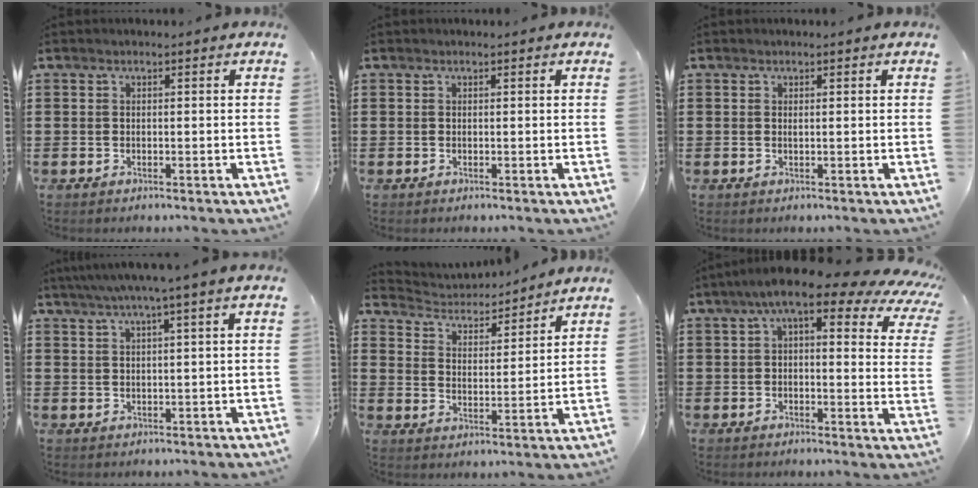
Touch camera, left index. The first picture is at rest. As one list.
[{"total": 0.0}, {"total": 0.0}, {"total": 3.0, "force": [1.5, 0.0, 2.5], "torque": [-0.052, 0.004, 0.026]}, {"total": 3.5, "force": [3.5, 0.6, 0.2], "torque": [-0.027, -0.030, 0.054]}, {"total": 9.4, "force": [6.2, 2.3, 6.8], "torque": [-0.122, -0.022, 0.101]}]